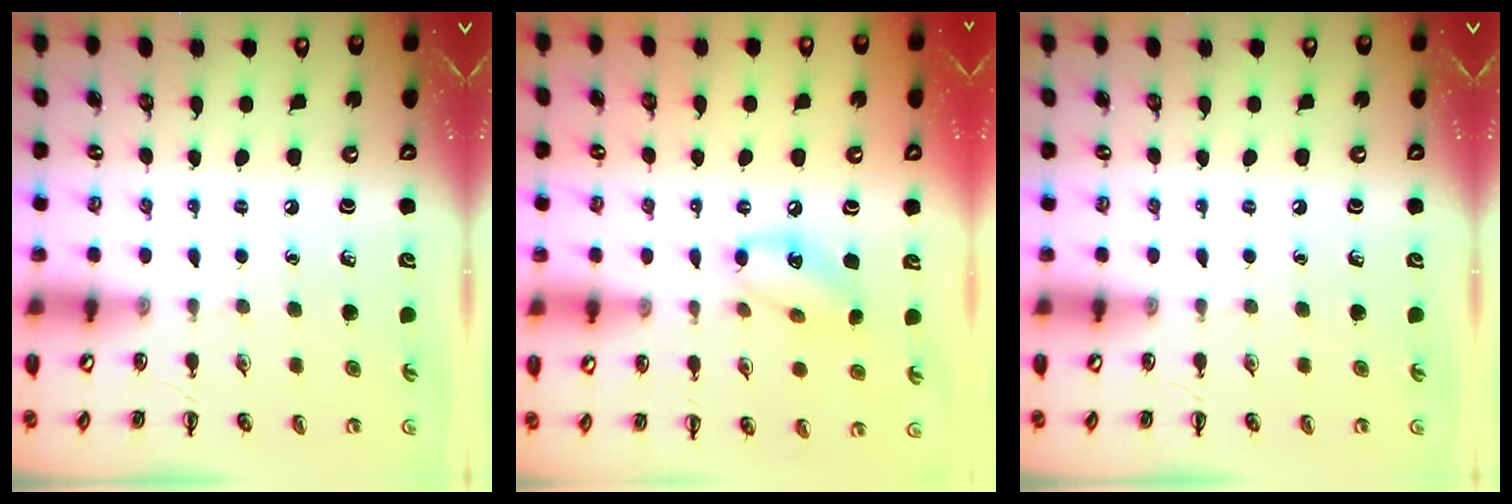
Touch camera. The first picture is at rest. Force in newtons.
{"total": 10.8, "press": 10.7, "slide": 1.7}
{"total": 0.0}